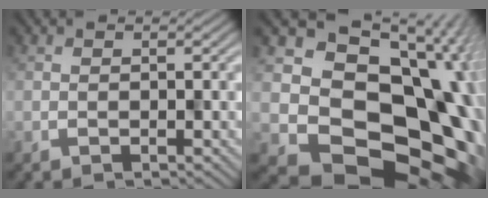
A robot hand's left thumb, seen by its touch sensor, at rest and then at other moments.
{"total": 18.0, "force": [-1.2, 14.3, 10.8], "torque": [-0.161, -0.060, 0.030]}